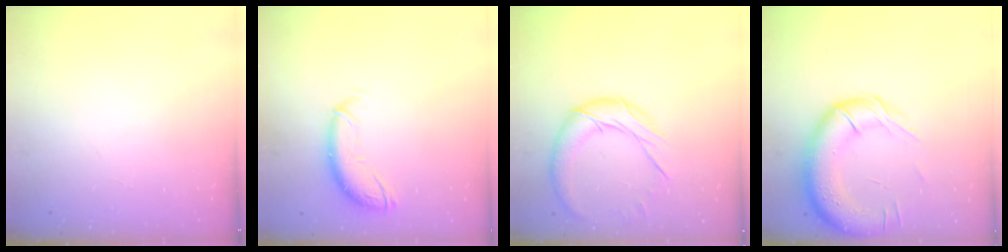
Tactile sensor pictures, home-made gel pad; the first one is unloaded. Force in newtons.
{"total": 10.7, "press": 10.6, "slide": 1.5}
{"total": 13.3, "press": 13.2, "slide": 1.0}
{"total": 18.1, "press": 17.7, "slide": 3.6}